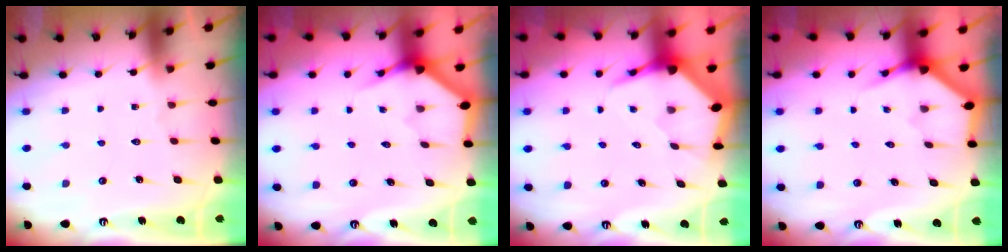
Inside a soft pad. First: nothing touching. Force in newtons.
{"total": 3.4, "press": 3.4, "slide": 0.3}
{"total": 5.0, "press": 5.0, "slide": 0.5}
{"total": 3.5, "press": 3.5, "slide": 0.2}